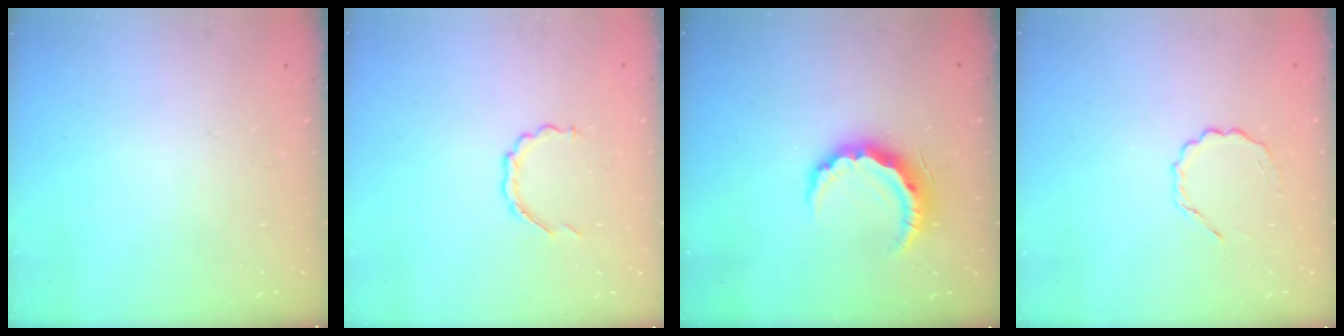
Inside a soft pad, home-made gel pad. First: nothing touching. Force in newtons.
{"total": 3.7, "press": 3.5, "slide": 1.2}
{"total": 10.3, "press": 10.3, "slide": 0.8}
{"total": 2.5, "press": 2.3, "slide": 0.9}